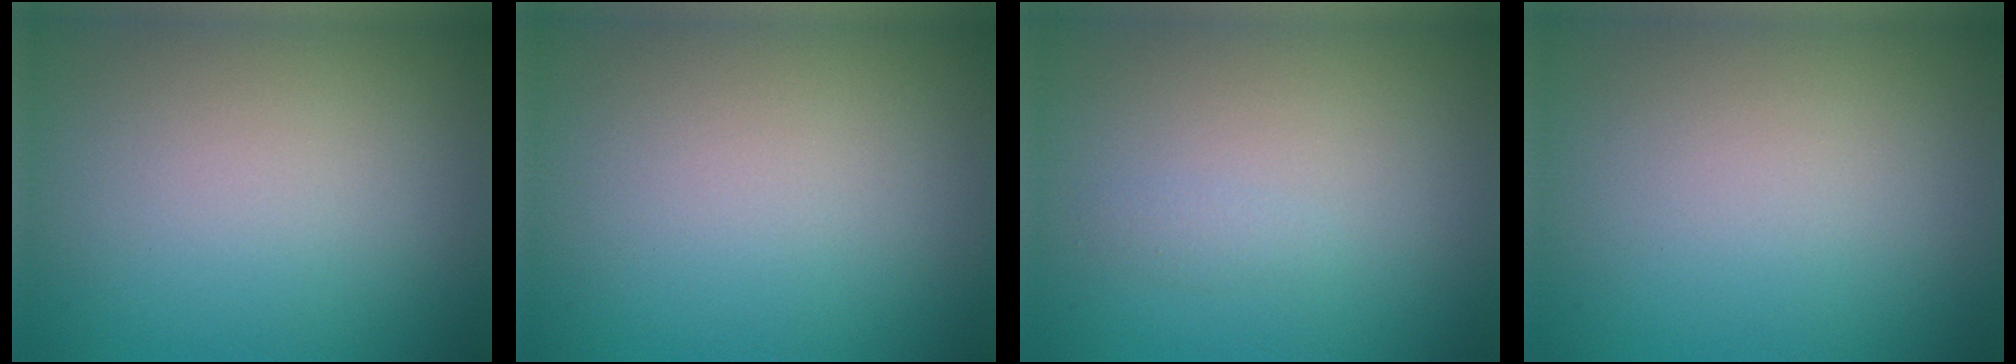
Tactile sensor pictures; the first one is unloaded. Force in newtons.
{"total": 0.0}
{"total": 0.6, "press": 0.6, "slide": 0.0}
{"total": 0.0}